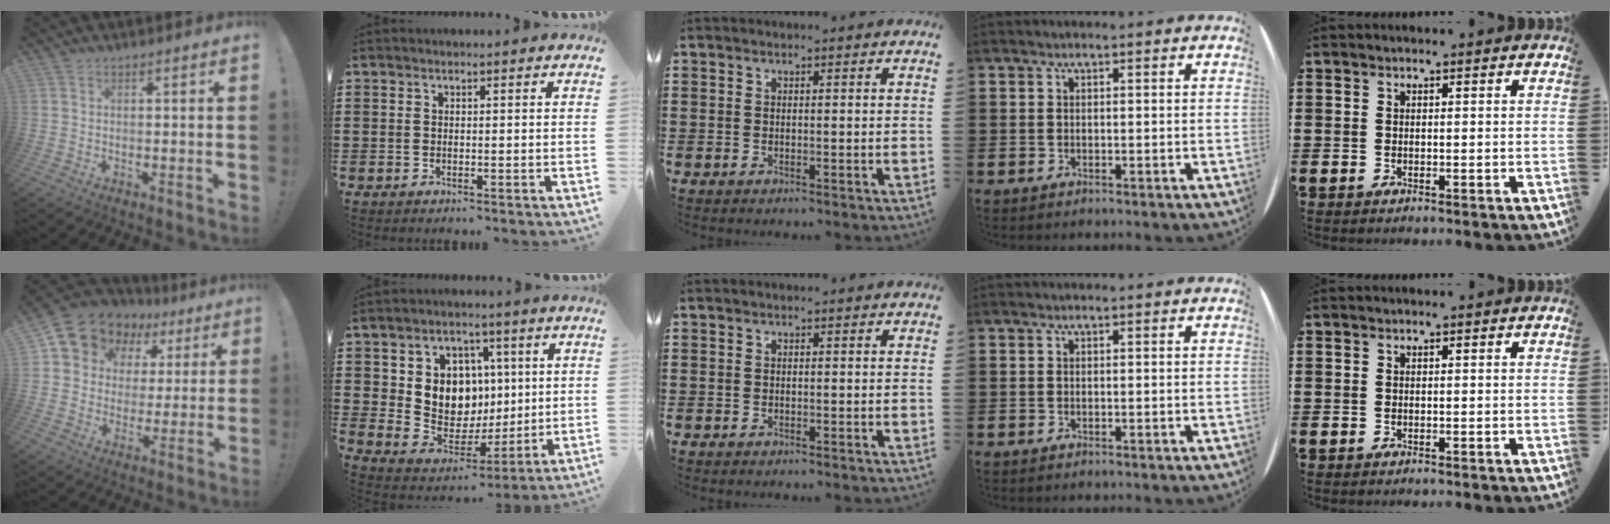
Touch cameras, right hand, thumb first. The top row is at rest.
{"thumb": {"total": 8.4, "force": [4.4, 6.9, 1.9], "torque": [-0.032, -0.042, 0.085]}, "index": {"total": 8.9, "force": [2.4, 8.0, 3.0], "torque": [-0.071, -0.019, 0.047]}, "middle": {"total": 0.6, "force": [-0.6, 0.2, 0.0], "torque": [-0.001, 0.002, -0.013]}}